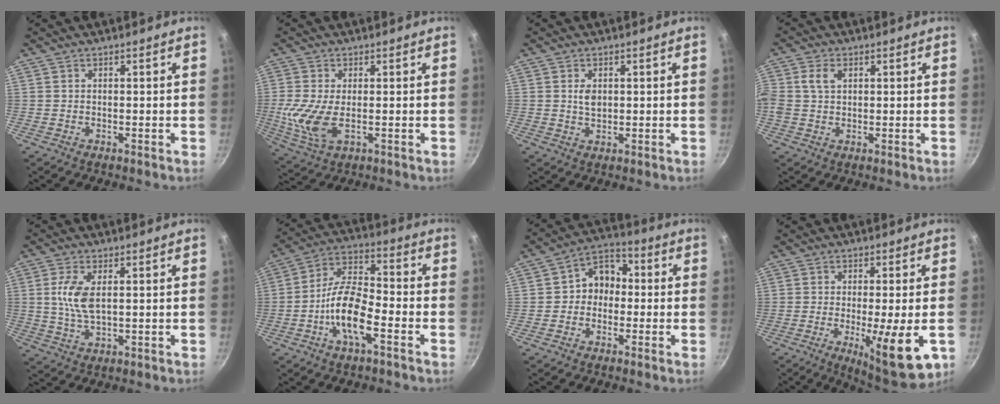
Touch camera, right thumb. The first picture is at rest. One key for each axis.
{"total": 8.0, "fx": -0.5, "fy": 3.7, "fz": 7.1, "tx": -0.160, "ty": -0.013, "tz": -0.005}
{"total": 3.0, "fx": 0.6, "fy": 1.9, "fz": 2.2, "tx": -0.030, "ty": -0.004, "tz": 0.012}
{"total": 4.9, "fx": 1.3, "fy": 3.4, "fz": 3.3, "tx": -0.062, "ty": 0.005, "tz": 0.020}
{"total": 6.8, "fx": 1.2, "fy": 3.1, "fz": 5.9, "tx": -0.122, "ty": -0.001, "tz": 0.024}
{"total": 12.0, "fx": -4.8, "fy": 4.4, "fz": 10.2, "tx": -0.187, "ty": 0.039, "tz": -0.101}
{"total": 7.7, "fx": -0.5, "fy": 6.4, "fz": 4.3, "tx": -0.020, "ty": 0.029, "tz": -0.027}
{"total": 12.4, "fx": -3.4, "fy": 2.3, "fz": 11.7, "tx": -0.174, "ty": -0.010, "tz": -0.044}